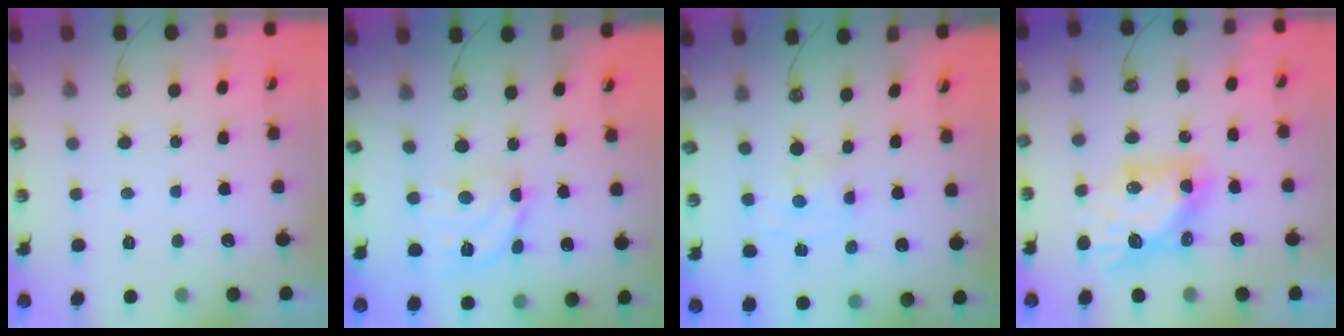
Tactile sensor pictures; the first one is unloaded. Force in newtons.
{"total": 12.6, "press": 12.6, "slide": 1.1}
{"total": 0.8, "press": 0.8, "slide": 0.2}
{"total": 9.1, "press": 9.1, "slide": 1.1}